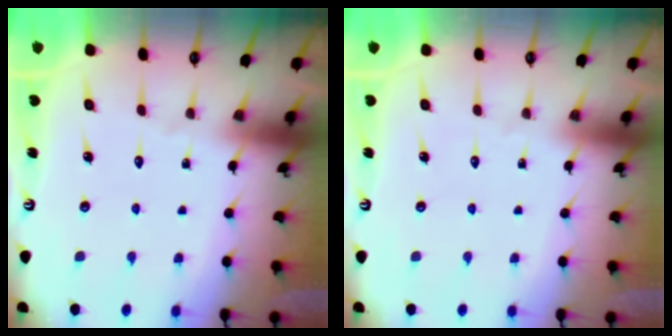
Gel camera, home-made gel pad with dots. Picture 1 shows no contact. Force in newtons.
{"total": 0.0}